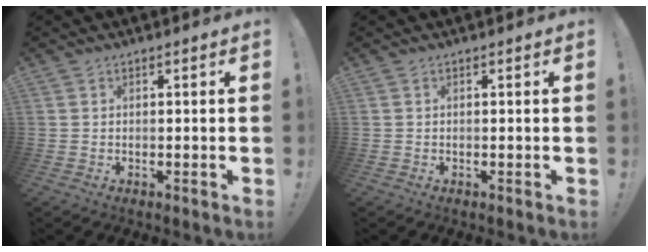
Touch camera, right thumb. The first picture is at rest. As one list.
[{"total": 0.0}]